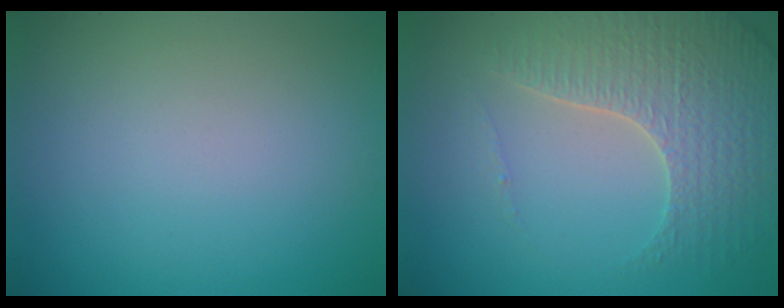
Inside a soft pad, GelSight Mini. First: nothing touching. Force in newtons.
{"total": 4.3, "press": 4.0, "slide": 1.5}